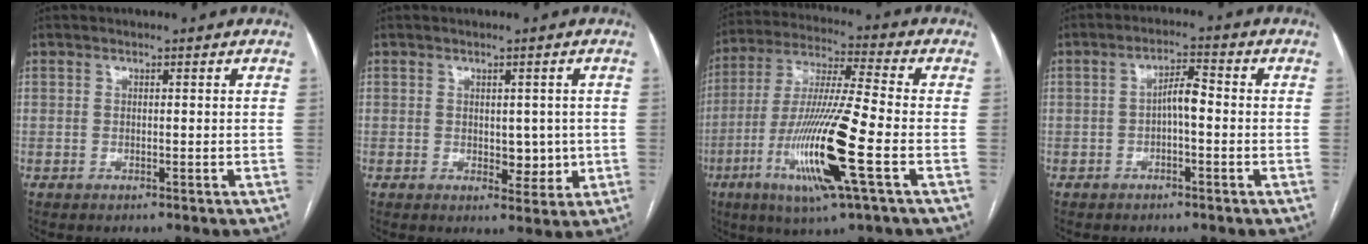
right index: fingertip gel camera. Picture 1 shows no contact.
{"total": 4.2, "force": [0.0, 2.6, 3.3], "torque": [-0.035, -0.002, 0.009]}
{"total": 17.1, "force": [-5.7, 0.2, 16.2], "torque": [-0.328, -0.021, -0.107]}
{"total": 3.7, "force": [-0.4, 1.0, 3.5], "torque": [-0.059, 0.015, -0.006]}